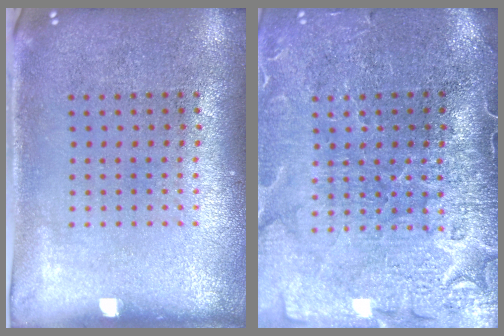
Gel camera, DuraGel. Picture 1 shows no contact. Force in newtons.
{"total": 4.0, "press": 3.5, "slide": 1.9}